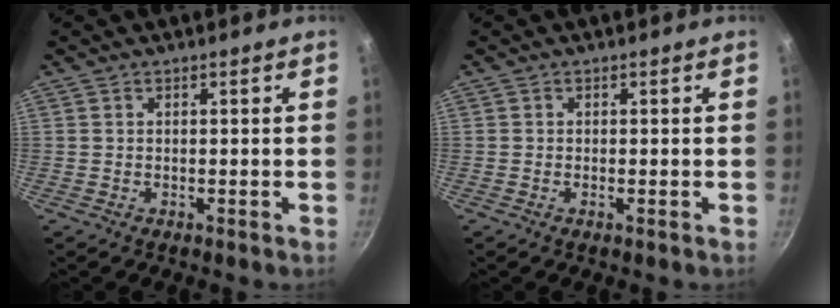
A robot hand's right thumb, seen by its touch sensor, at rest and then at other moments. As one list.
[{"total": 0.5, "force": [-0.2, 0.1, 0.5], "torque": [-0.011, 0.001, -0.006]}]